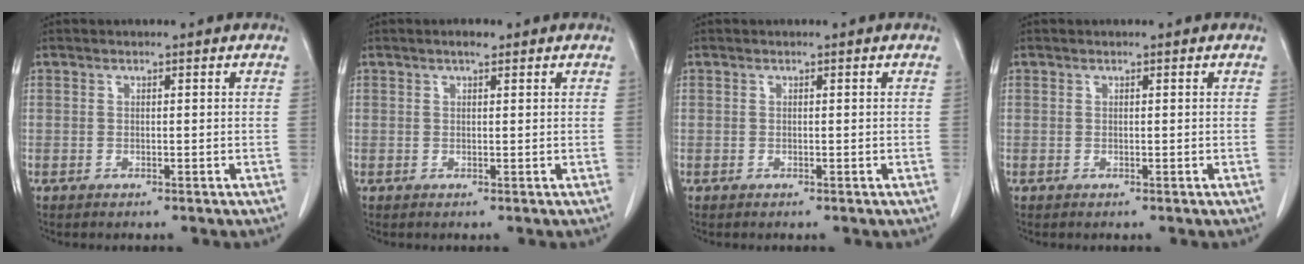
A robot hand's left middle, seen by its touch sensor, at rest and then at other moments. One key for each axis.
{"total": 1.2, "fx": 0.9, "fy": 0.4, "fz": 0.8, "tx": -0.017, "ty": 0.003, "tz": 0.014}
{"total": 0.0}
{"total": 0.0}